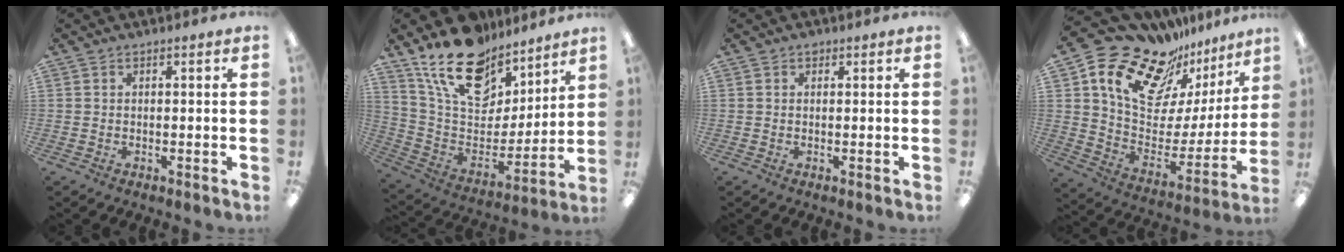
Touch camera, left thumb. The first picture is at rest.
{"total": 20.1, "force": [14.8, 10.4, 8.7], "torque": [-0.169, -0.092, 0.272]}
{"total": 0.9, "force": [0.5, 0.6, 0.4], "torque": [-0.002, -0.001, 0.006]}
{"total": 19.0, "force": [13.6, 10.8, 7.8], "torque": [-0.140, -0.105, 0.239]}